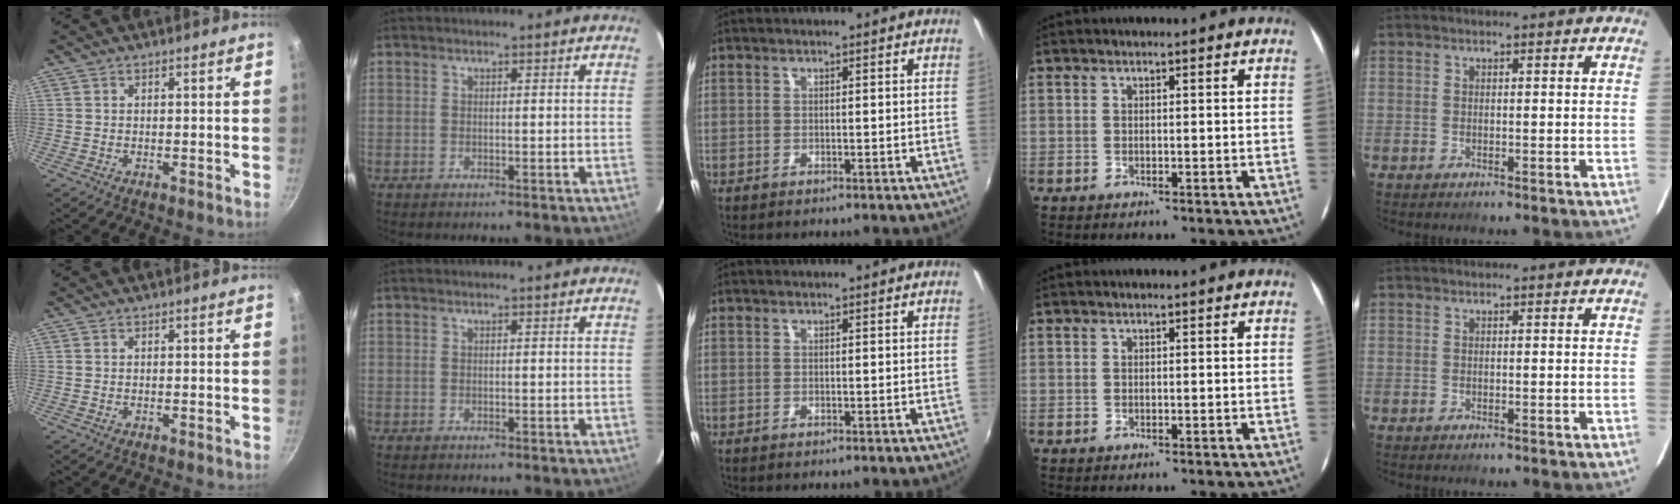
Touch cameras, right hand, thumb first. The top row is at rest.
{}